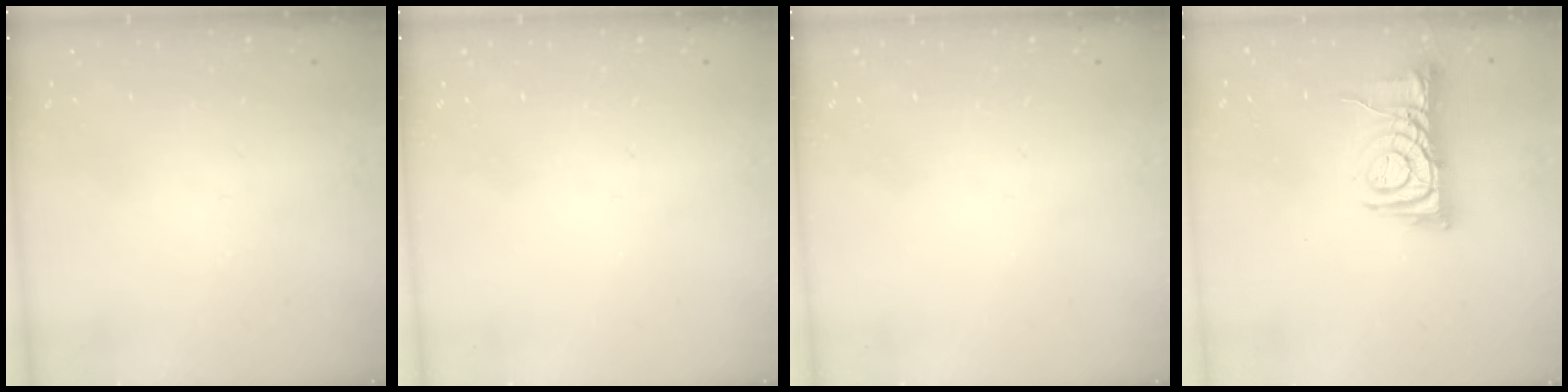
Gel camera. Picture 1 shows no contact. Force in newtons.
{"total": 0.0}
{"total": 0.0}
{"total": 7.9, "press": 7.9, "slide": 1.0}